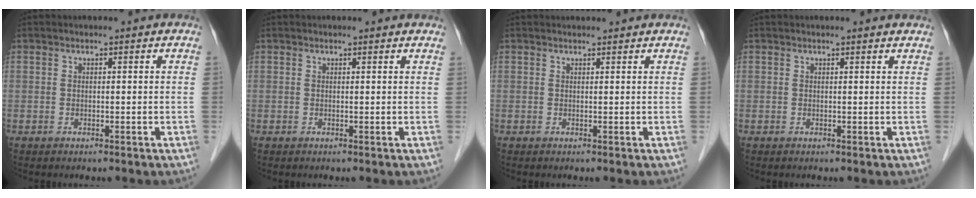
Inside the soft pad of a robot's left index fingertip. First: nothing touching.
{"total": 1.0, "force": [1.0, 0.1, 0.2], "torque": [-0.013, -0.001, 0.005]}
{"total": 2.3, "force": [2.2, 0.4, 0.4], "torque": [-0.011, 0.016, 0.024]}
{"total": 1.2, "force": [1.2, -0.1, 0.1], "torque": [-0.014, -0.006, 0.006]}